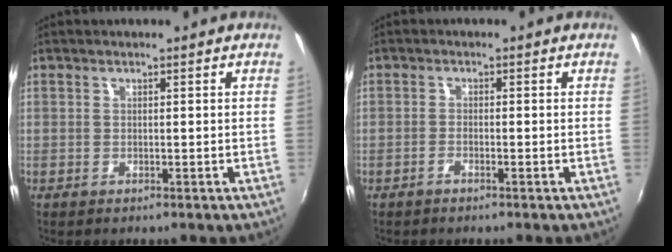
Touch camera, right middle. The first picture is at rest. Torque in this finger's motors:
{"motor_torque": [-0.18, 0.02, 0.02, -0.01]}